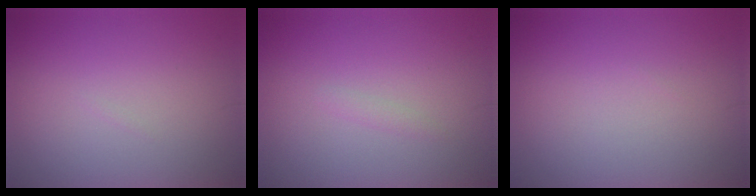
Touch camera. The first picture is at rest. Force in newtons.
{"total": 0.6, "press": 0.6, "slide": 0.0}
{"total": 0.0}